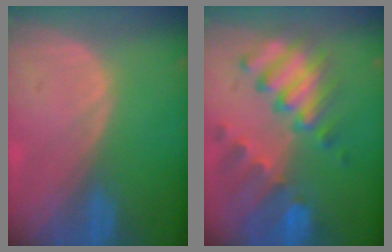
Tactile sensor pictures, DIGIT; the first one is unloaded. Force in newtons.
{"total": 10.5, "press": 9.1, "slide": 5.3}